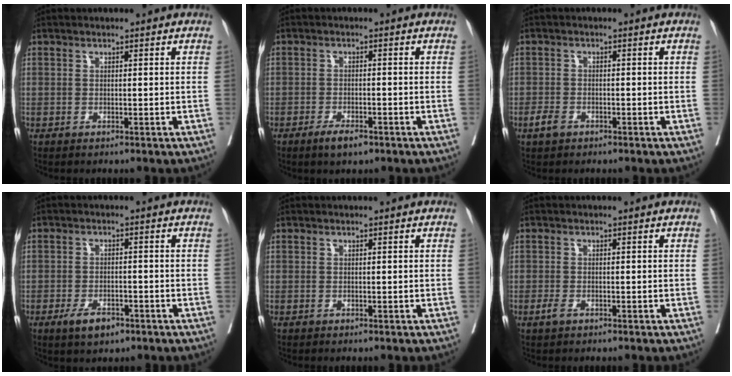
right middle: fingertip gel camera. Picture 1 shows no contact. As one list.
[{"total": 3.2, "force": [-2.2, 0.9, 2.2], "torque": [-0.045, -0.003, -0.036]}, {"total": 2.1, "force": [-1.3, 1.2, 1.1], "torque": [-0.023, 0.002, -0.022]}, {"total": 4.3, "force": [-2.6, 1.9, 2.9], "torque": [-0.055, -0.001, -0.040]}, {"total": 0.0}, {"total": 1.3, "force": [-0.7, 0.6, 0.9], "torque": [-0.020, -0.001, -0.011]}]